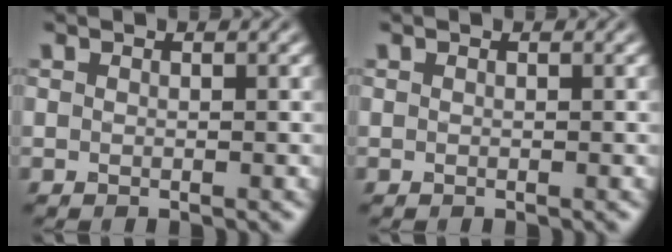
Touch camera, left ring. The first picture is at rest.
{"total": 0.0}